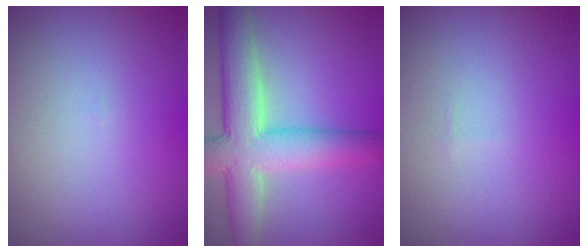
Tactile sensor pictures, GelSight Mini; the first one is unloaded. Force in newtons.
{"total": 8.0, "press": 8.0, "slide": 0.4}
{"total": 0.0}